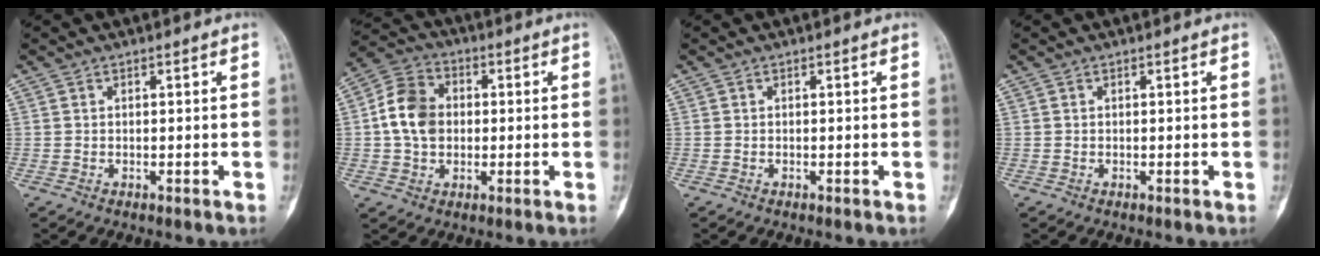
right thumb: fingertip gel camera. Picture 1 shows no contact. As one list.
[{"total": 10.0, "force": [0.3, 7.9, 6.1], "torque": [-0.098, 0.020, -0.002]}, {"total": 0.0}, {"total": 0.0}]